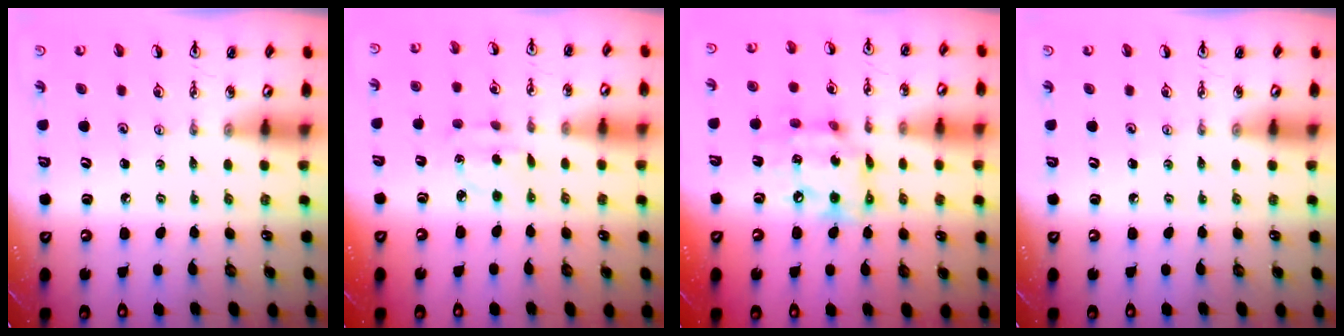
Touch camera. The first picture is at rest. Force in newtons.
{"total": 3.9, "press": 3.9, "slide": 0.4}
{"total": 13.3, "press": 13.2, "slide": 1.4}
{"total": 0.0}